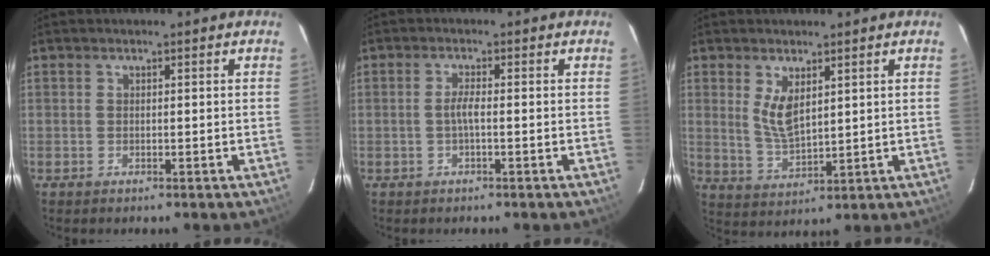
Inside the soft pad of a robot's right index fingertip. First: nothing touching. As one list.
[{"total": 1.9, "force": [-0.6, 0.0, 1.8], "torque": [-0.038, 0.003, -0.012]}, {"total": 6.1, "force": [2.3, 2.8, 5.0], "torque": [-0.089, -0.009, 0.054]}]